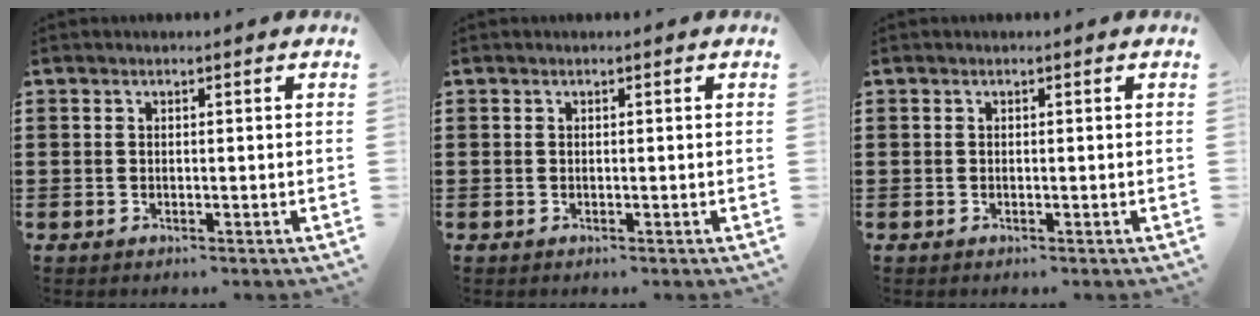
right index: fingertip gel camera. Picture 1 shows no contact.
{"total": 0.0}
{"total": 0.0}